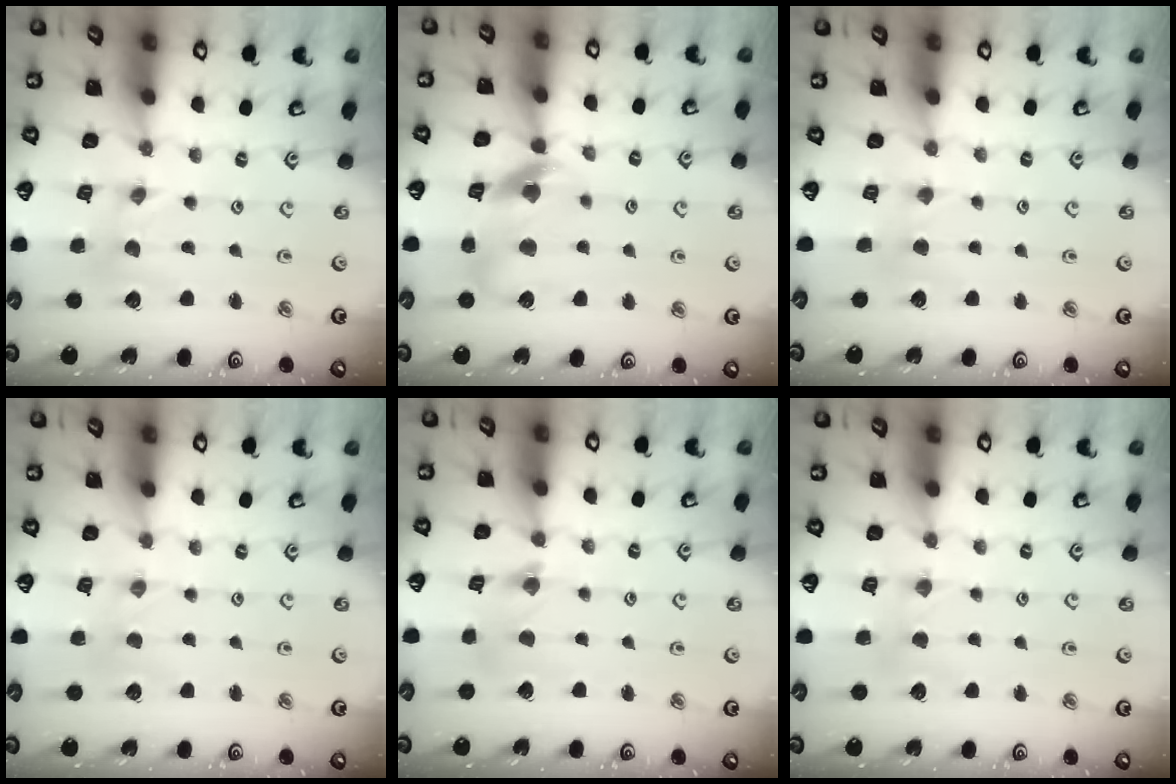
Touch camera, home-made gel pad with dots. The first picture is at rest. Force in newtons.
{"total": 11.5, "press": 11.4, "slide": 1.5}
{"total": 2.3, "press": 2.3, "slide": 0.4}
{"total": 0.8, "press": 0.8, "slide": 0.1}
{"total": 2.4, "press": 2.4, "slide": 0.2}
{"total": 3.3, "press": 3.2, "slide": 0.6}